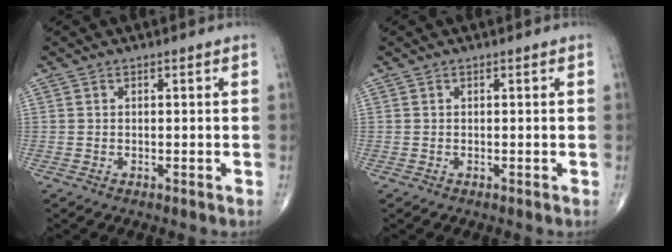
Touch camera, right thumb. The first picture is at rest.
{"total": 0.0}